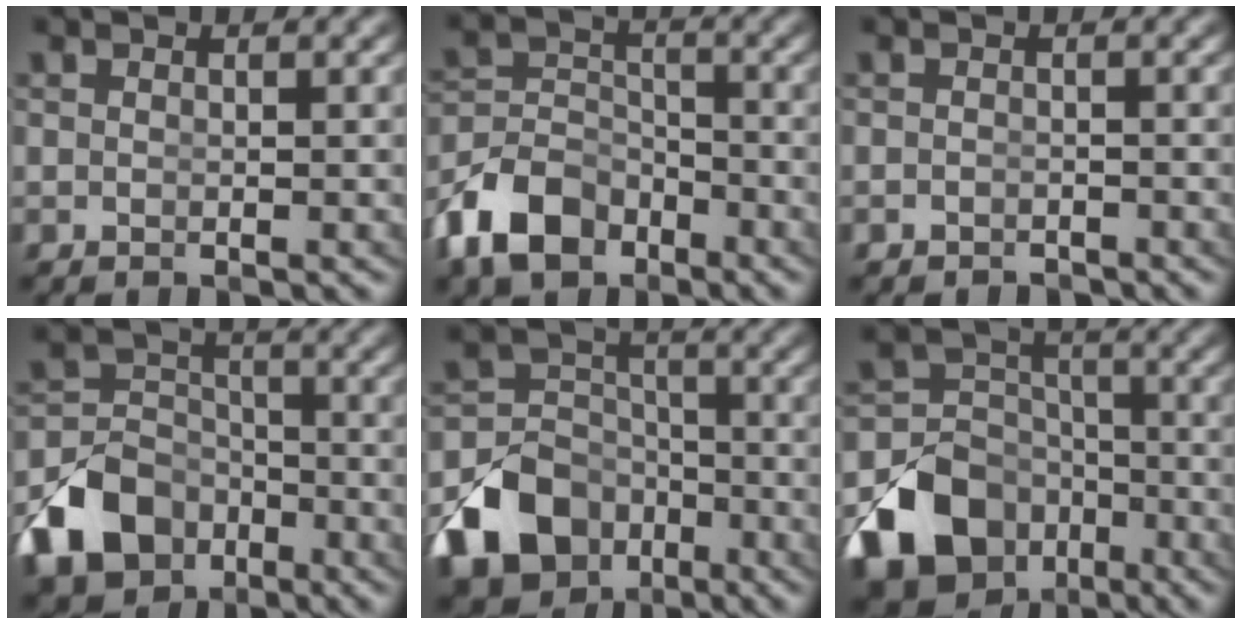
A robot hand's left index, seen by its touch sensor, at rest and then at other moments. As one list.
[{"total": 6.5, "force": [-4.1, 4.4, 2.7], "torque": [-0.054, -0.025, -0.062]}, {"total": 1.3, "force": [-1.3, 0.1, -0.2], "torque": [0.000, -0.017, -0.011]}, {"total": 7.3, "force": [-4.1, 5.5, 2.6], "torque": [-0.040, -0.025, -0.068]}, {"total": 9.6, "force": [-5.2, 7.3, 3.3], "torque": [-0.047, -0.035, -0.083]}, {"total": 12.5, "force": [-6.6, 9.7, 4.3], "torque": [-0.068, -0.052, -0.104]}]